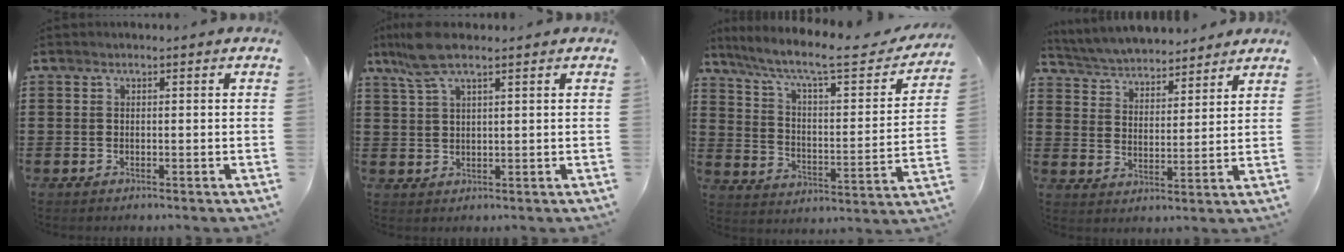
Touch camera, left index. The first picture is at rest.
{"total": 6.0, "force": [4.0, 1.1, 4.4], "torque": [-0.100, 0.001, 0.072]}
{"total": 9.6, "force": [7.4, 1.2, 6.0], "torque": [-0.136, -0.046, 0.117]}
{"total": 4.7, "force": [4.7, 0.2, 0.1], "torque": [-0.026, -0.028, 0.082]}